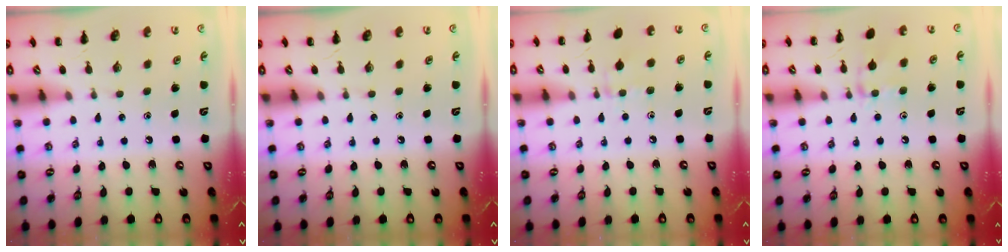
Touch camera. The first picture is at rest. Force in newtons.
{"total": 0.0}
{"total": 5.8, "press": 5.4, "slide": 1.9}
{"total": 8.6, "press": 8.6, "slide": 1.0}